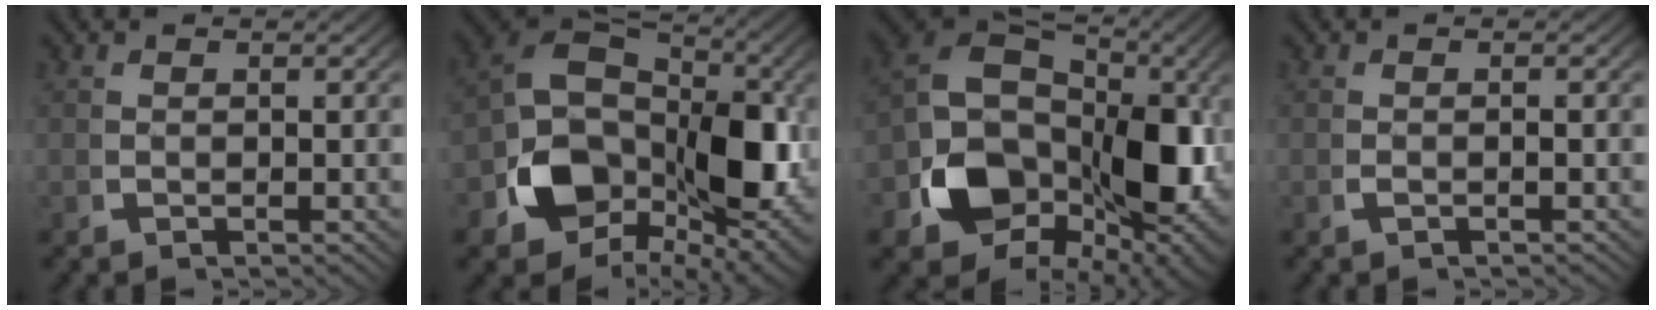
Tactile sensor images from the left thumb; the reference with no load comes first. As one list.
[{"total": 14.6, "force": [-2.1, 10.2, 10.3], "torque": [-0.221, -0.048, -0.025]}, {"total": 16.6, "force": [-1.7, 11.9, 11.4], "torque": [-0.242, -0.059, -0.015]}, {"total": 0.7, "force": [-0.4, 0.1, 0.6], "torque": [-0.018, -0.001, -0.008]}]